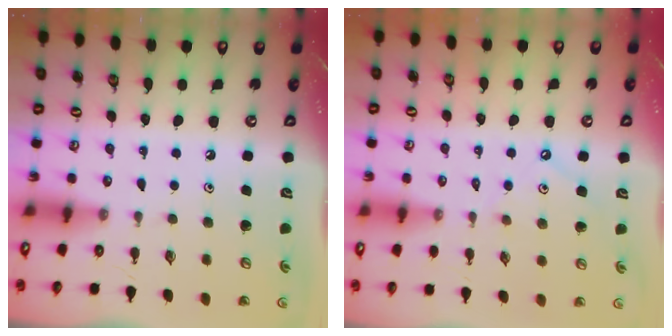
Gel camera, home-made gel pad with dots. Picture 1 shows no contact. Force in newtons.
{"total": 1.6, "press": 1.6, "slide": 0.1}